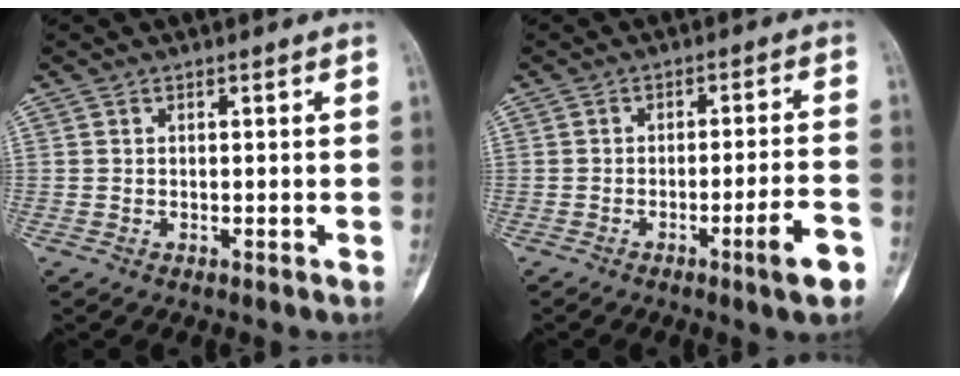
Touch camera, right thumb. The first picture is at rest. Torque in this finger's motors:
{"motor_torque": [1.01, 0.21, 0.30, -0.60, 0.23]}